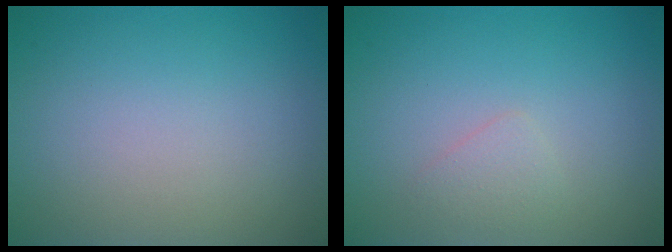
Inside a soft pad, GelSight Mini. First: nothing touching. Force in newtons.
{"total": 1.1, "press": 1.1, "slide": 0.1}